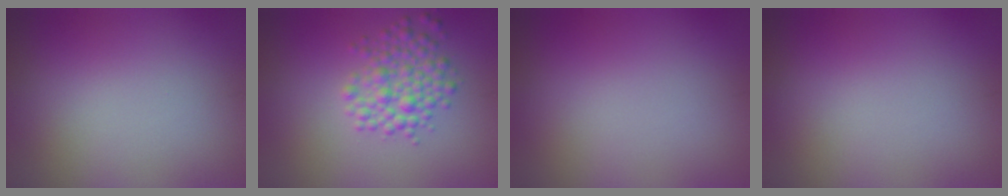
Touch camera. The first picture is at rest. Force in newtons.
{"total": 3.6, "press": 3.6, "slide": 0.0}
{"total": 0.0}
{"total": 0.0}